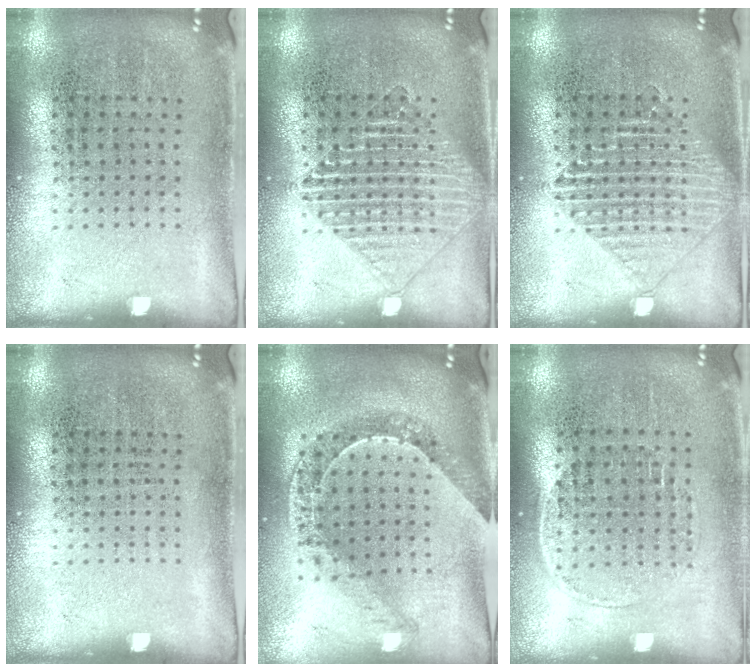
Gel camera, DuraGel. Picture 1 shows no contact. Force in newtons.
{"total": 2.6, "press": 2.6, "slide": 0.5}
{"total": 2.2, "press": 2.1, "slide": 0.4}
{"total": 0.0}
{"total": 1.2, "press": 1.1, "slide": 0.3}
{"total": 1.2, "press": 1.0, "slide": 0.7}